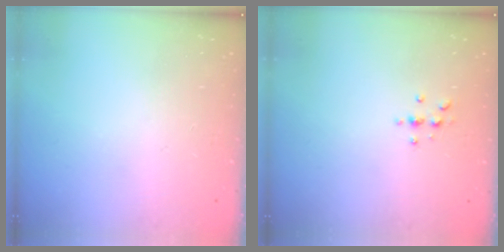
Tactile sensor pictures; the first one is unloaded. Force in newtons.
{"total": 3.0, "press": 3.0, "slide": 0.4}